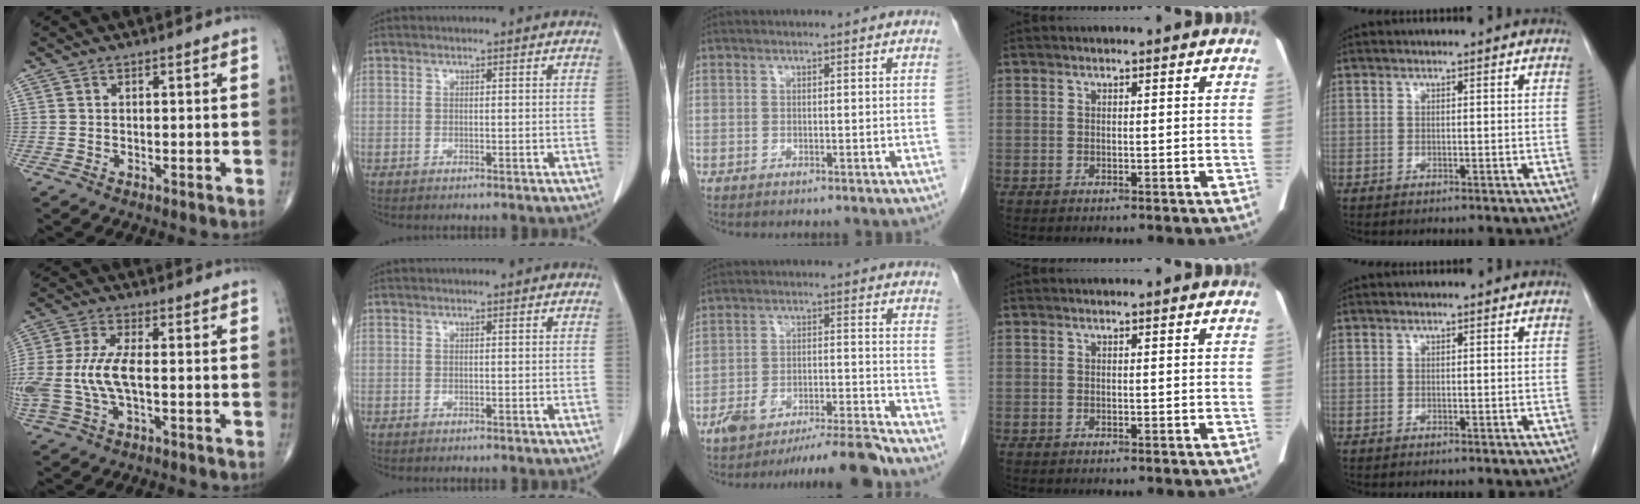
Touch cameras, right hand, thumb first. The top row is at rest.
{"thumb": {"total": 10.8, "force": [-0.9, 4.5, 9.8], "torque": [-0.246, 0.010, -0.014]}, "middle": {"total": 9.2, "force": [-8.4, -0.6, 3.6], "torque": [-0.047, 0.011, -0.141]}}